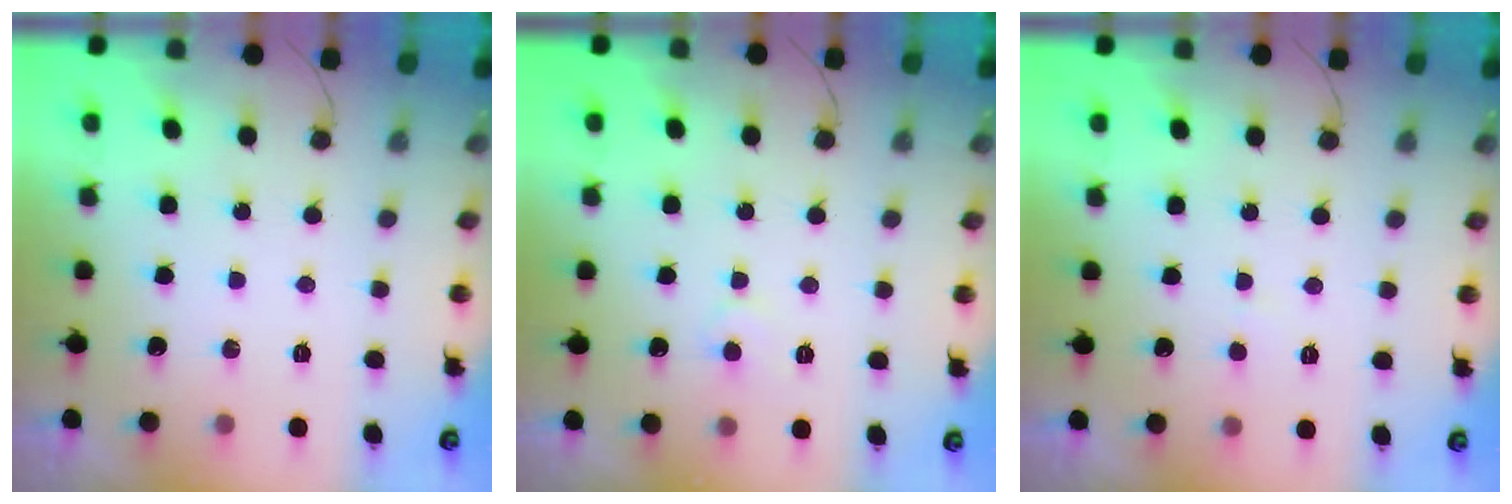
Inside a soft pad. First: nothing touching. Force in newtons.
{"total": 5.1, "press": 5.0, "slide": 0.5}
{"total": 1.6, "press": 1.6, "slide": 0.1}